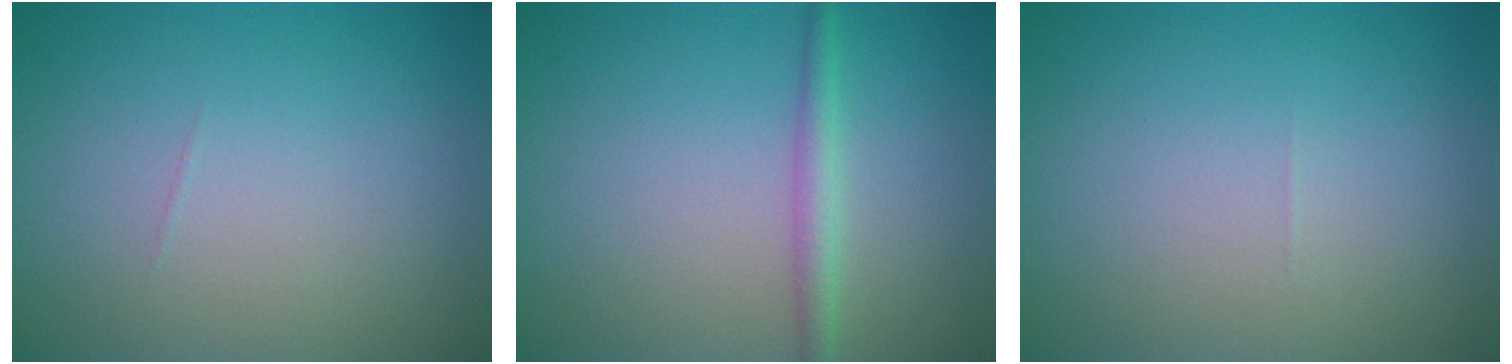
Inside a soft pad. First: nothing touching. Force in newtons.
{"total": 2.0, "press": 2.0, "slide": 0.1}
{"total": 0.0}